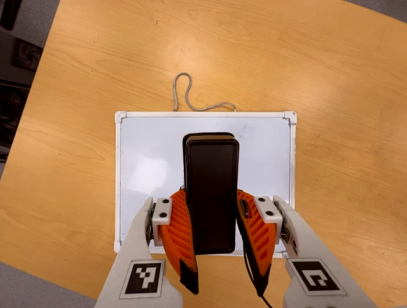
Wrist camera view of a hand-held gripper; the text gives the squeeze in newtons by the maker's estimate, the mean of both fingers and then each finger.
{"total": 7.0, "left": 6.1, "right": 7.8}